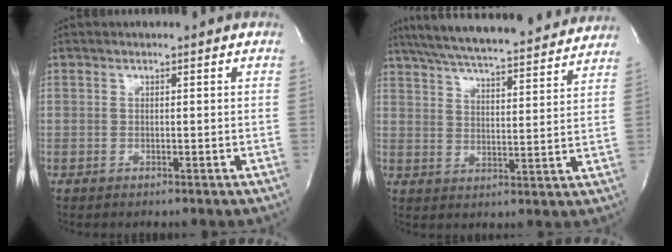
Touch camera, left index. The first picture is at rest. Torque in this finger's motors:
{"motor_torque": [0.07, -0.11, 0.43, 0.12]}